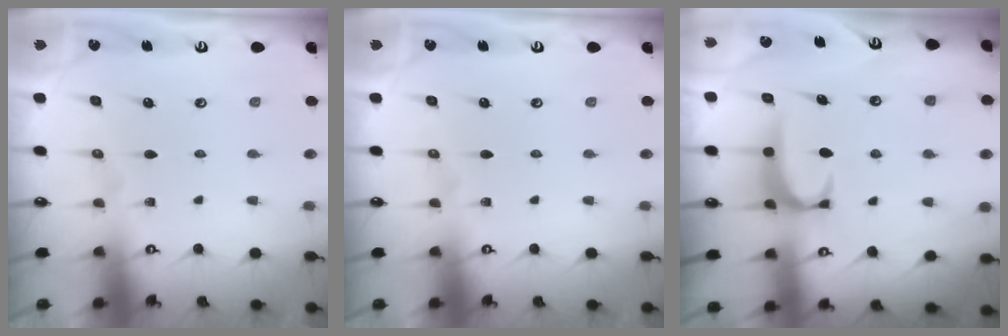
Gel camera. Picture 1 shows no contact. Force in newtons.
{"total": 0.0}
{"total": 1.8, "press": 1.7, "slide": 0.5}